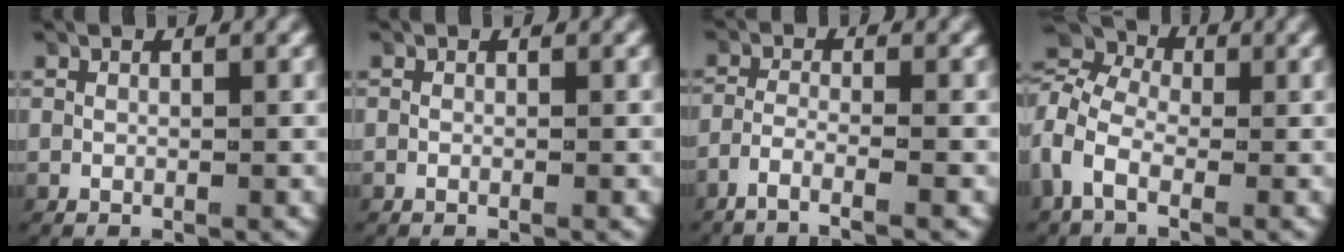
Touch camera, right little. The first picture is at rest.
{"total": 0.6, "force": [-0.5, 0.2, 0.2], "torque": [-0.005, 0.004, -0.012]}
{"total": 4.1, "force": [-3.3, 0.2, 2.3], "torque": [-0.051, -0.013, -0.052]}
{"total": 8.1, "force": [1.7, 6.4, 4.6], "torque": [-0.095, 0.009, 0.010]}